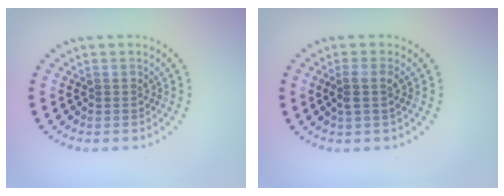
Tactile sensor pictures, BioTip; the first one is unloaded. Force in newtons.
{"total": 1.8, "press": 1.5, "slide": 1.0}